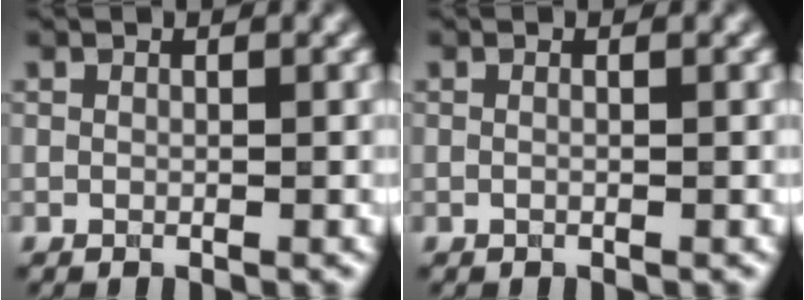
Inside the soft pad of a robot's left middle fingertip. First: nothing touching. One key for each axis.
{"total": 1.1, "fx": 0.4, "fy": 0.5, "fz": 0.9, "tx": -0.006, "ty": -0.013, "tz": -0.012}